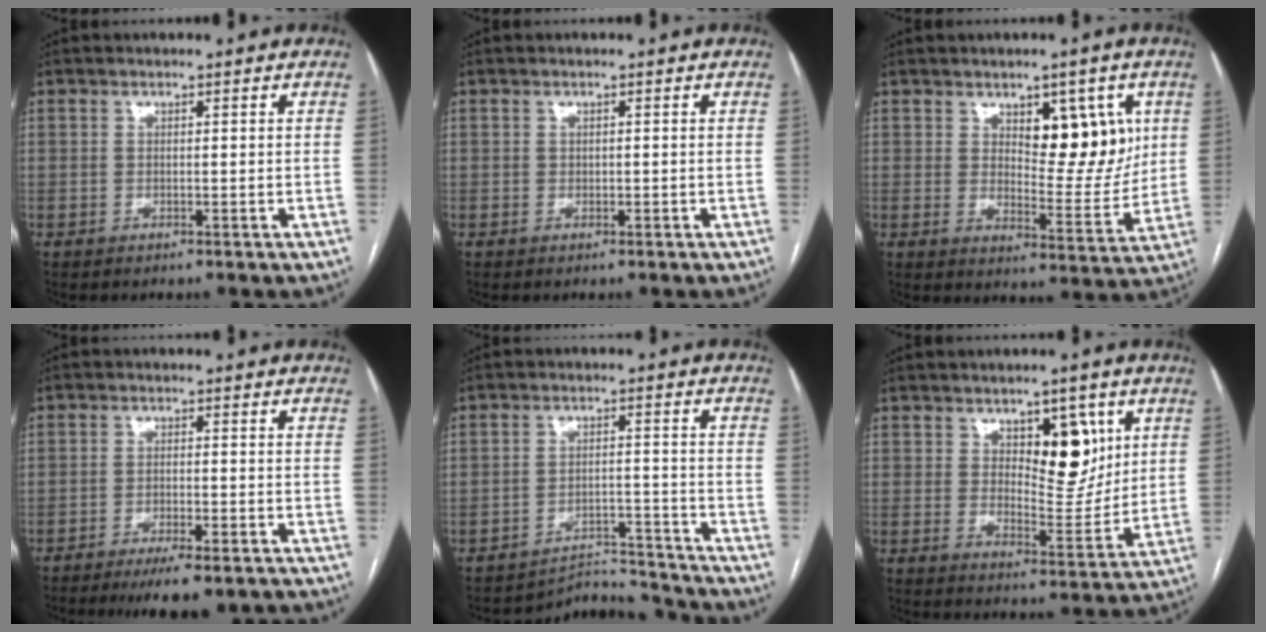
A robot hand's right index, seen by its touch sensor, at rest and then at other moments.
{"total": 0.0}
{"total": 9.9, "force": [3.7, 4.3, 8.1], "torque": [-0.106, 0.002, 0.063]}
{"total": 9.0, "force": [-7.2, 1.6, 5.1], "torque": [-0.063, -0.011, -0.104]}
{"total": 7.0, "force": [-6.7, 0.7, -2.0], "torque": [0.037, 0.034, -0.098]}
{"total": 9.0, "force": [3.7, 3.9, 7.2], "torque": [-0.100, 0.002, 0.064]}